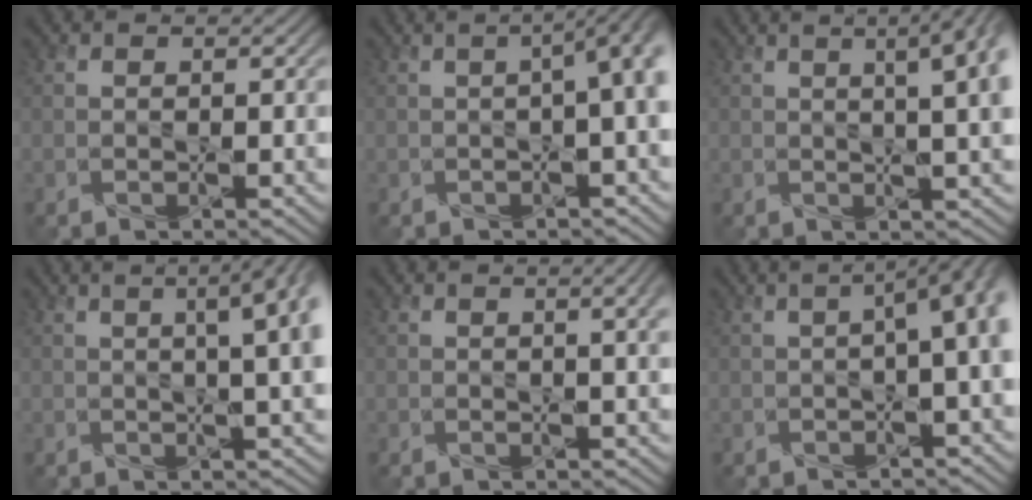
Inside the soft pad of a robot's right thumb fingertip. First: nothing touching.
{"total": 7.0, "force": [-0.3, 2.2, 6.6], "torque": [-0.091, 0.006, -0.011]}
{"total": 9.3, "force": [2.8, 3.1, 8.3], "torque": [-0.092, 0.039, 0.022]}
{"total": 8.9, "force": [1.9, 2.7, 8.3], "torque": [-0.093, 0.035, 0.013]}
{"total": 3.9, "force": [1.2, 1.0, 3.6], "torque": [-0.044, 0.008, 0.020]}
{"total": 8.9, "force": [0.0, 3.1, 8.3], "torque": [-0.110, 0.011, -0.008]}